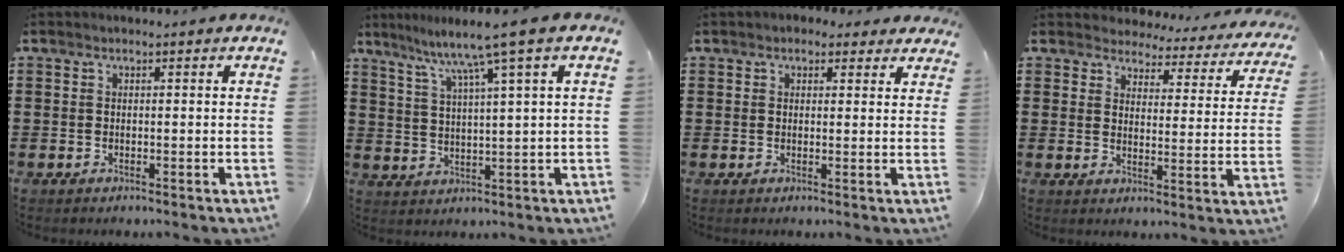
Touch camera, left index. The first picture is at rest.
{"total": 6.6, "force": [4.6, -1.1, 4.6], "torque": [-0.106, -0.024, 0.072]}
{"total": 2.0, "force": [1.5, 1.2, 0.3], "torque": [-0.005, 0.005, 0.026]}
{"total": 3.8, "force": [3.7, 0.7, 0.0], "torque": [-0.025, -0.028, 0.061]}